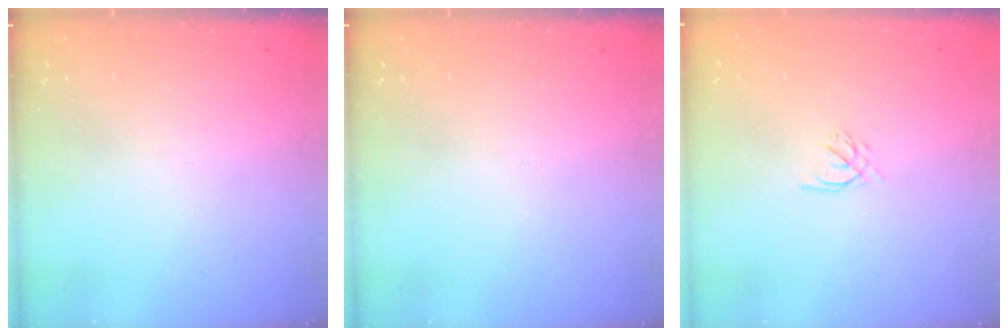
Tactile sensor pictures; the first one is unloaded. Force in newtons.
{"total": 0.0}
{"total": 2.2, "press": 2.2, "slide": 0.2}